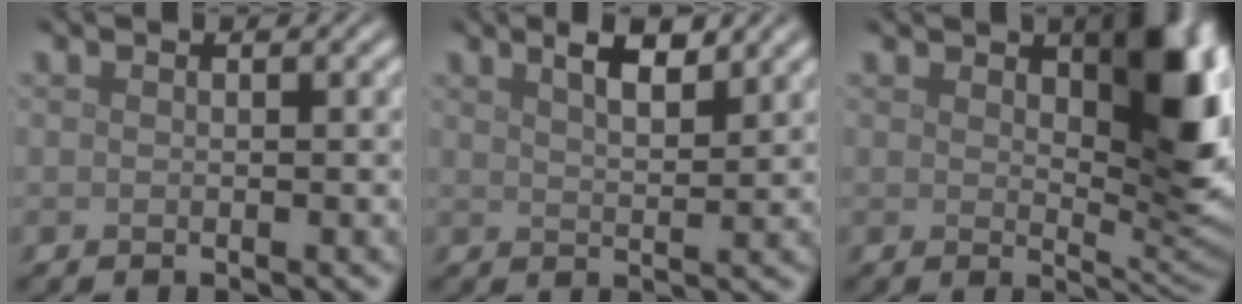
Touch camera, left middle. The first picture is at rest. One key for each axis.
{"total": 3.2, "fx": 2.2, "fy": 0.8, "fz": 2.2, "tx": -0.034, "ty": 0.005, "tz": 0.037}
{"total": 8.3, "fx": 2.8, "fy": 3.9, "fz": 6.8, "tx": -0.087, "ty": -0.009, "tz": 0.048}